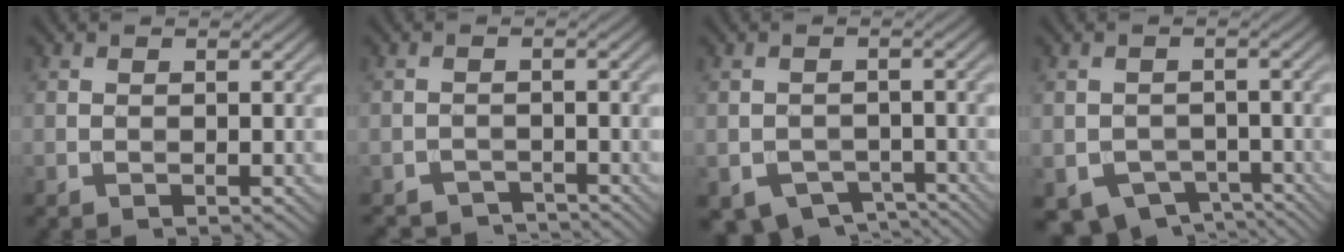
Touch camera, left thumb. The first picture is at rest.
{"total": 2.7, "force": [-2.6, 0.7, 0.3], "torque": [-0.001, 0.001, -0.047]}
{"total": 5.0, "force": [-3.3, 3.1, 2.0], "torque": [-0.032, -0.020, -0.049]}
{"total": 5.3, "force": [-3.3, 3.5, 2.1], "torque": [-0.036, -0.020, -0.050]}